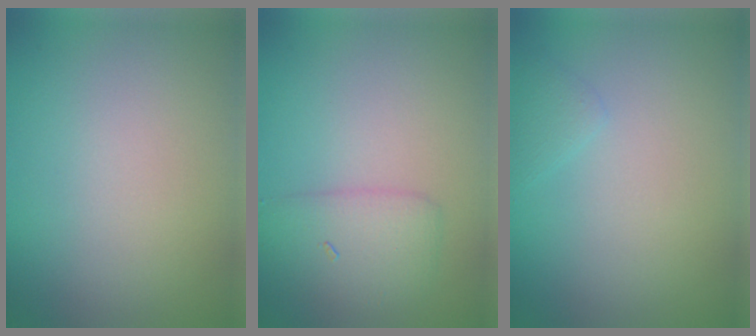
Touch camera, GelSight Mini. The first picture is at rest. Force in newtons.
{"total": 2.9, "press": 2.9, "slide": 0.1}
{"total": 0.9, "press": 0.9, "slide": 0.1}